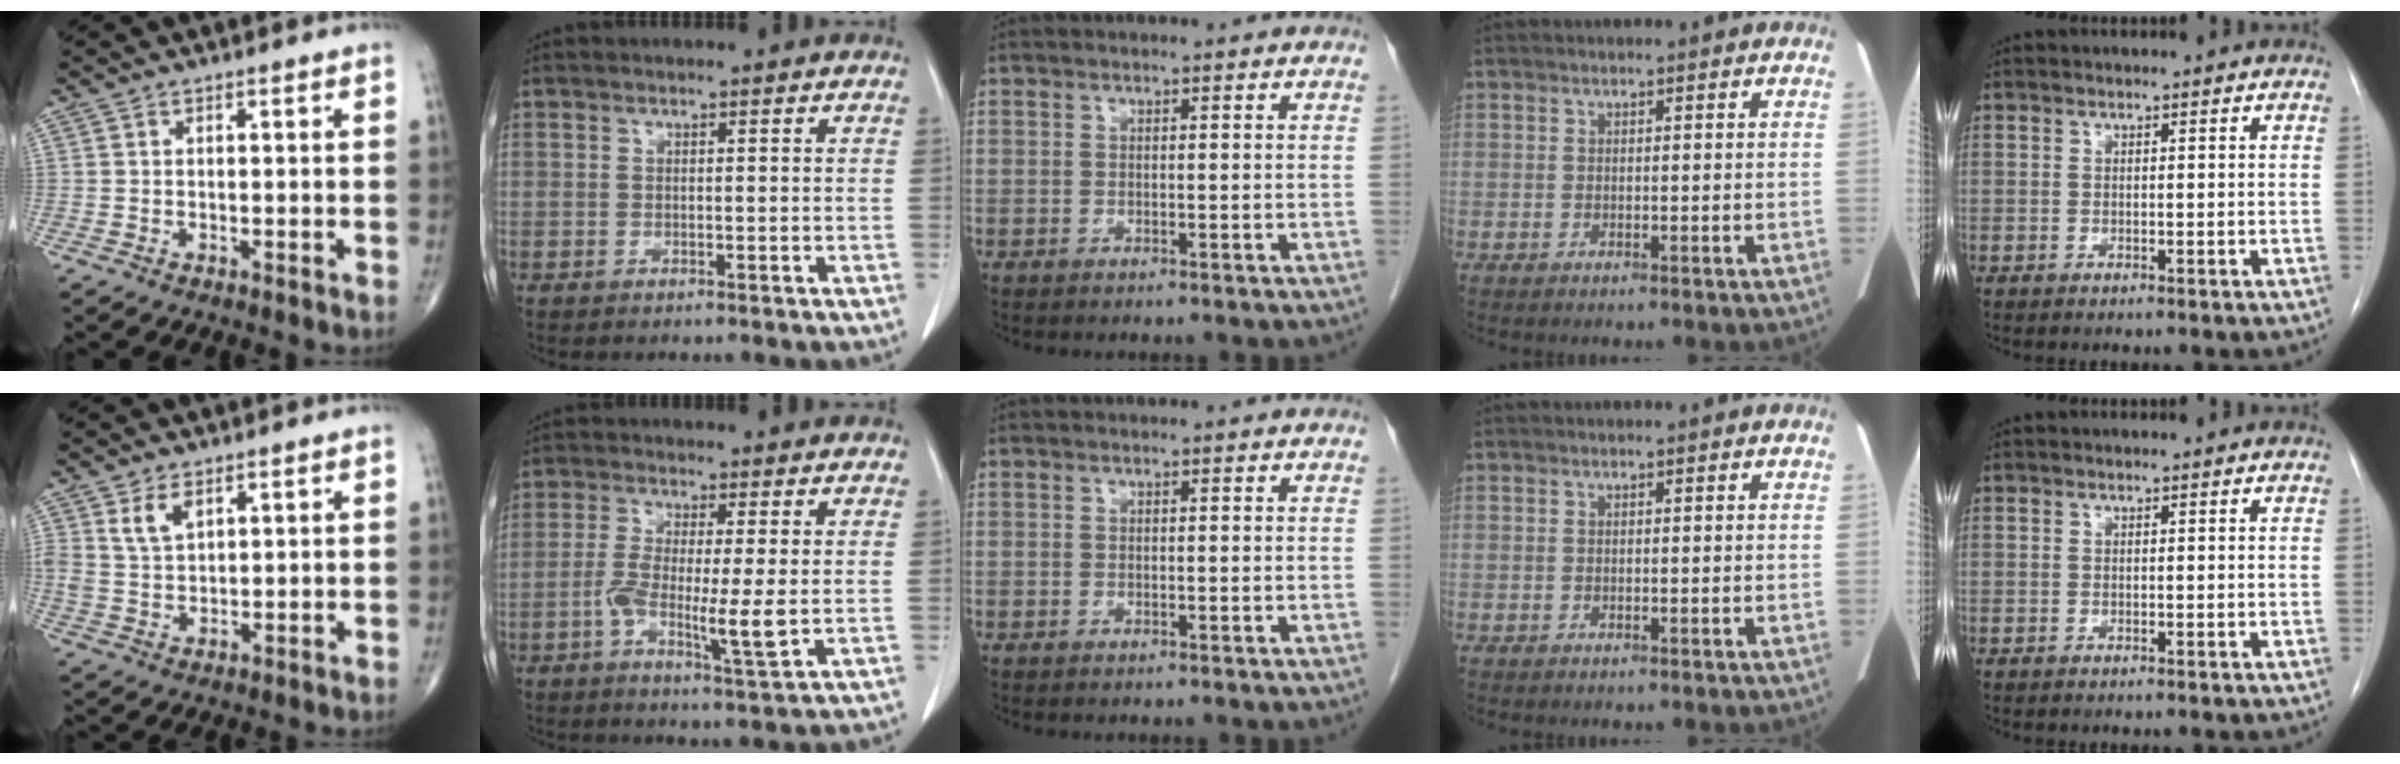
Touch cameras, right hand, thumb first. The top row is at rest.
{"thumb": {"total": 4.9, "force": [2.6, 2.7, 3.1], "torque": [-0.050, -0.014, 0.056]}, "index": {"total": 7.8, "force": [-1.7, 0.8, 7.6], "torque": [-0.135, -0.014, -0.033]}}